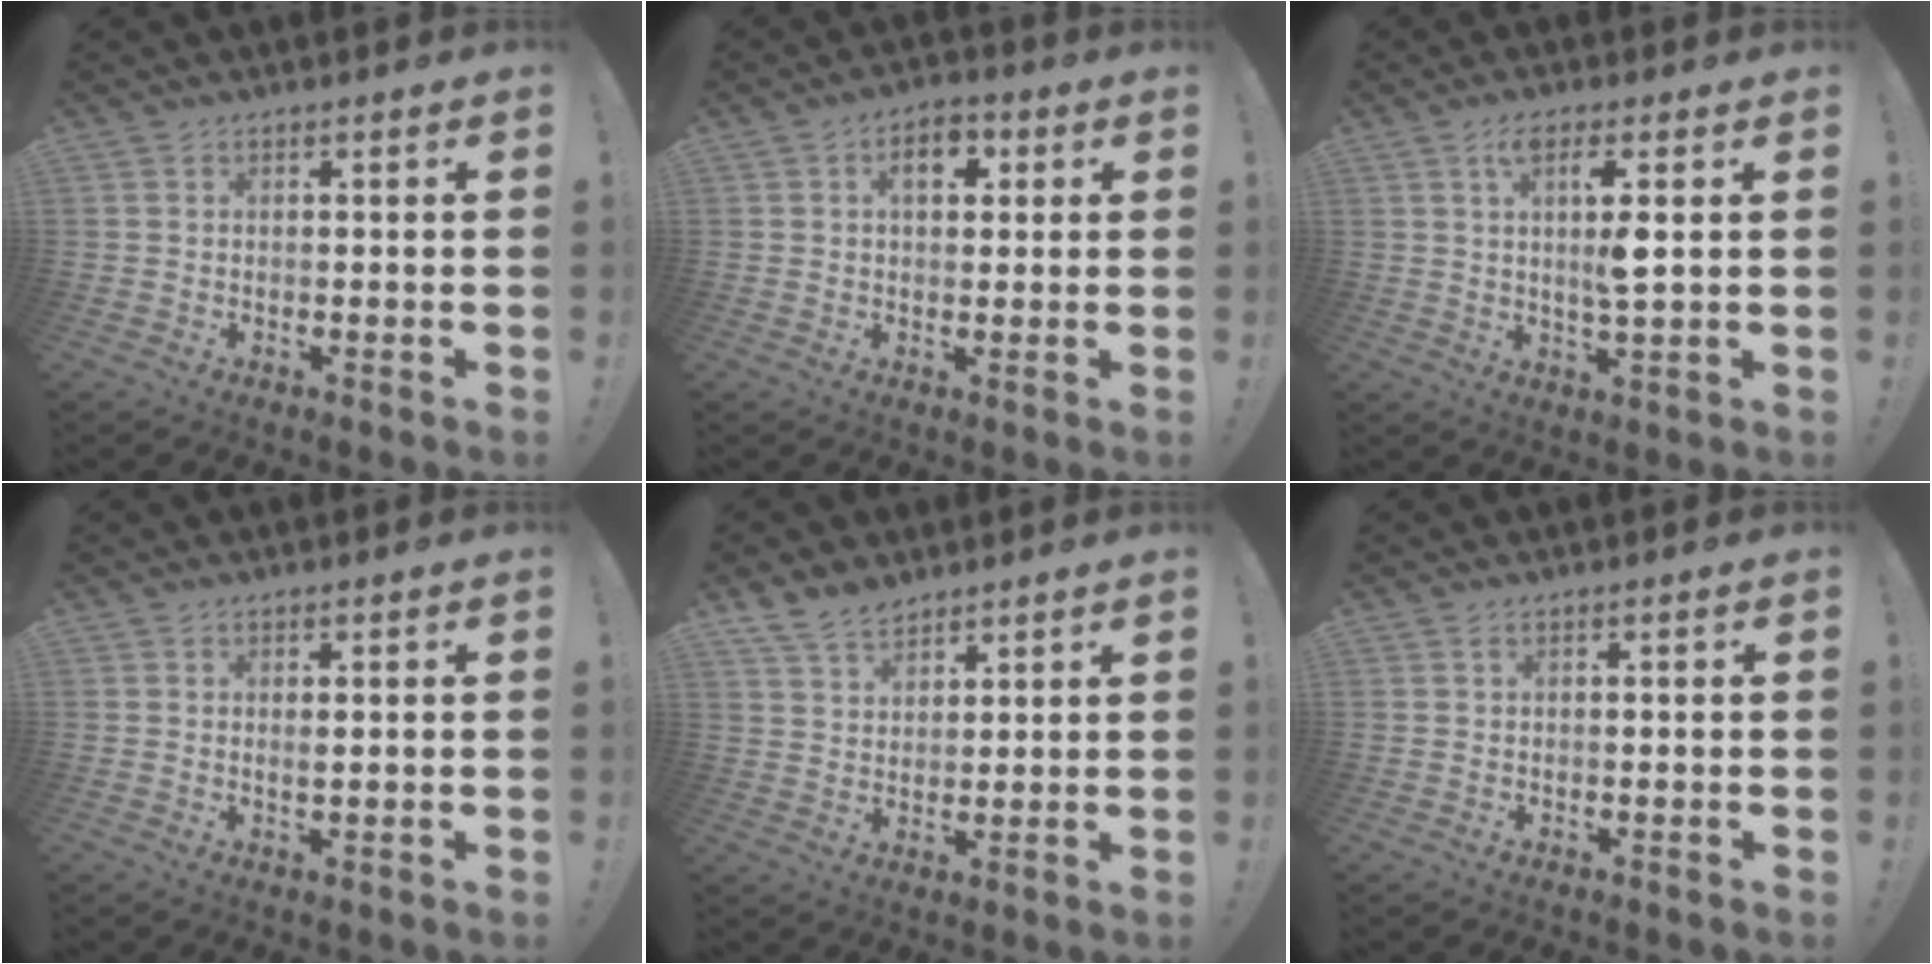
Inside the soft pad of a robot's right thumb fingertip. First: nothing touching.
{"total": 6.9, "force": [2.1, 4.1, 5.1], "torque": [-0.068, 0.003, 0.031]}
{"total": 7.7, "force": [2.4, 0.9, 7.2], "torque": [-0.127, -0.005, 0.034]}
{"total": 1.3, "force": [0.6, 0.2, 1.2], "torque": [-0.011, -0.005, 0.007]}
{"total": 7.2, "force": [5.8, 3.6, 2.3], "torque": [-0.047, -0.032, 0.113]}
{"total": 0.6, "force": [0.2, 0.1, 0.5], "torque": [-0.012, 0.001, 0.003]}